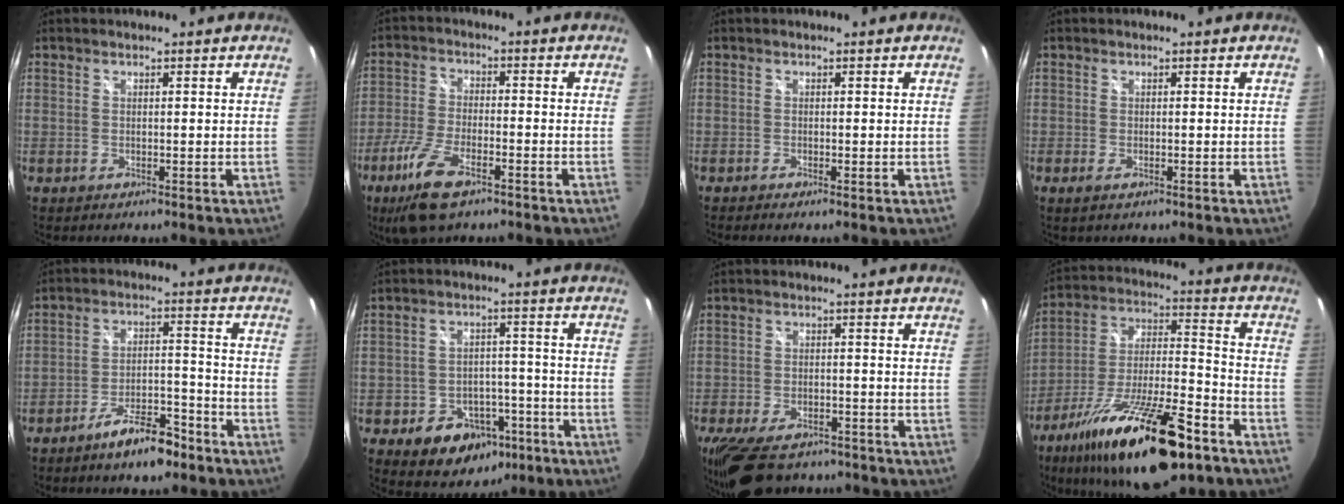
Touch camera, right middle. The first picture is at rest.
{"total": 10.5, "force": [-6.4, 3.8, 7.5], "torque": [-0.177, -0.020, -0.124]}
{"total": 0.6, "force": [-0.5, -0.2, 0.4], "torque": [-0.006, -0.003, -0.011]}
{"total": 1.2, "force": [-0.6, 0.4, 0.9], "torque": [-0.019, -0.005, -0.010]}
{"total": 8.9, "force": [-6.9, 2.8, 5.0], "torque": [-0.089, 0.017, -0.104]}
{"total": 12.6, "force": [-6.9, 8.9, 5.5], "torque": [-0.114, 0.025, -0.075]}
{"total": 15.0, "force": [-11.3, 6.7, 7.1], "torque": [-0.171, -0.021, -0.180]}
{"total": 26.8, "force": [-16.3, 7.8, 19.8], "torque": [-0.348, -0.034, -0.270]}